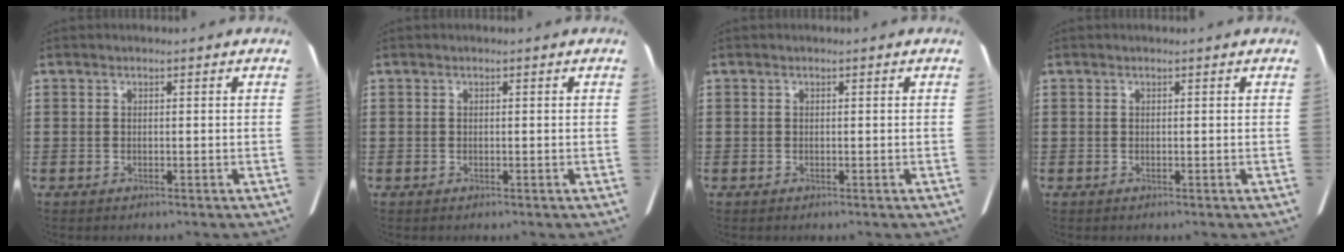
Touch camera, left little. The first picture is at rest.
{"total": 0.0}
{"total": 0.0}
{"total": 0.0}